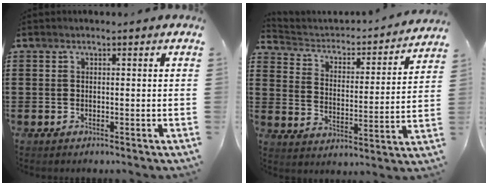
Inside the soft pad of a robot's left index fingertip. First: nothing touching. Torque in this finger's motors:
{"motor_torque": [0.27, 0.33, -0.07, 0.01]}